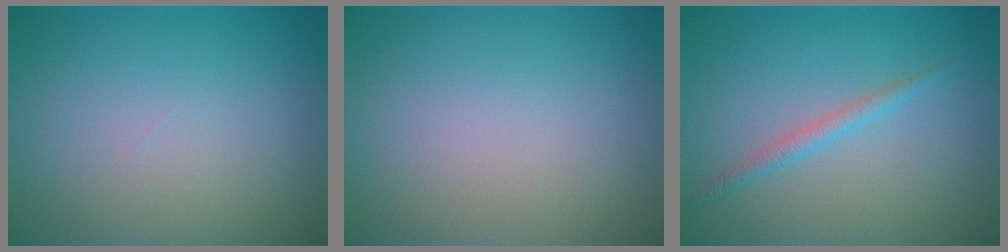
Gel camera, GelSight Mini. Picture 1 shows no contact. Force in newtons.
{"total": 0.0}
{"total": 1.4, "press": 1.4, "slide": 0.1}